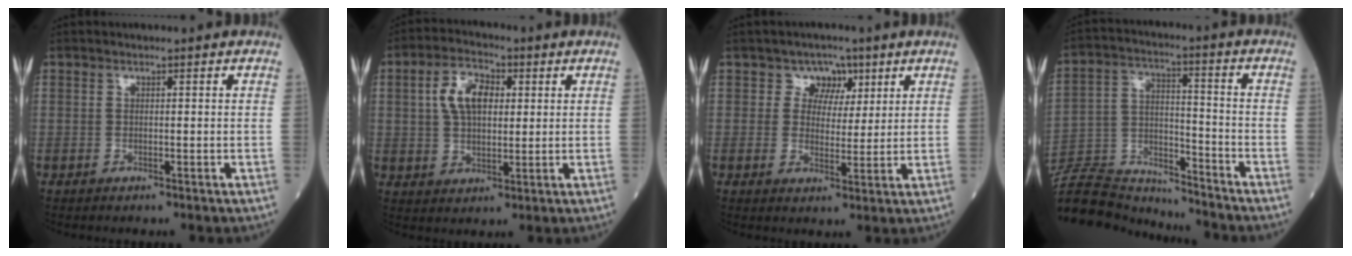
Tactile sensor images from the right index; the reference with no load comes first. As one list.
[{"total": 7.8, "force": [2.0, 4.3, 6.2], "torque": [-0.122, 0.017, 0.039]}, {"total": 4.3, "force": [2.2, 3.6, 0.9], "torque": [0.001, 0.007, 0.031]}, {"total": 16.0, "force": [-15.6, 2.4, 2.3], "torque": [-0.053, 0.028, -0.266]}]